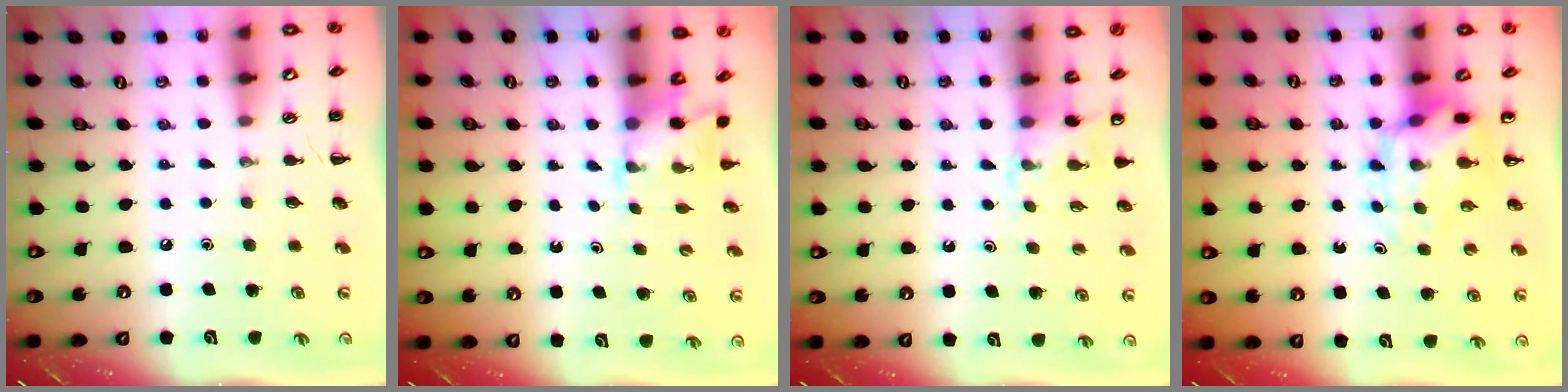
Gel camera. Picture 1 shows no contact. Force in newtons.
{"total": 1.7, "press": 1.6, "slide": 0.5}
{"total": 4.4, "press": 4.2, "slide": 1.2}
{"total": 6.1, "press": 6.0, "slide": 1.3}